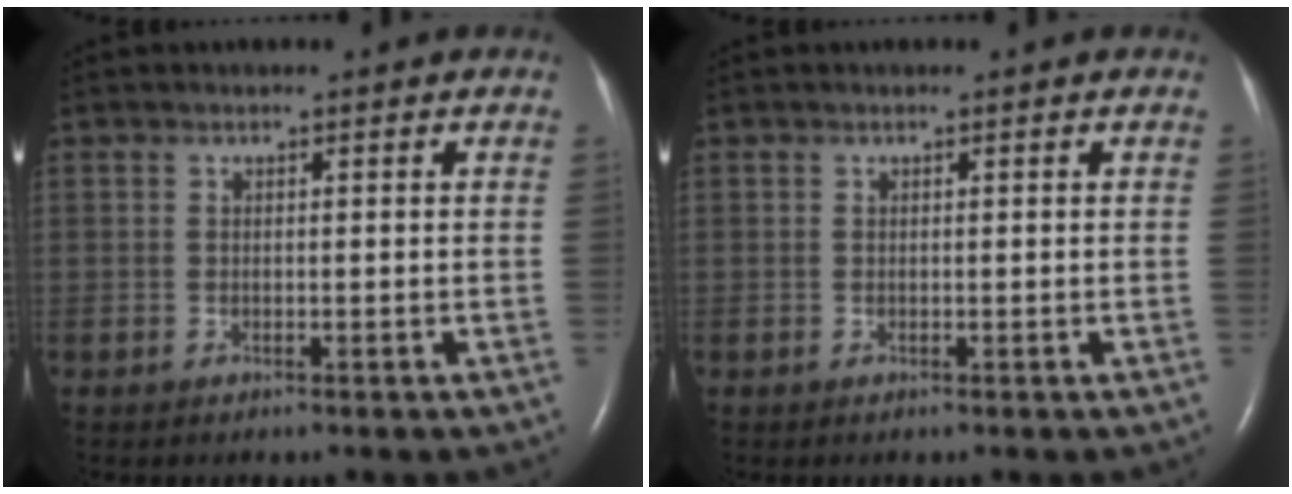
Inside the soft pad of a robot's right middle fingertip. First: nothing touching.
{"total": 0.0}